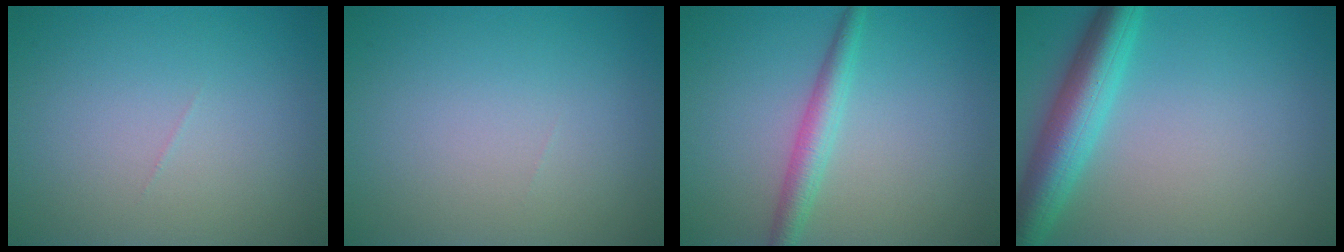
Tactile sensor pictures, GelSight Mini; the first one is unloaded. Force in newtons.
{"total": 0.0}
{"total": 2.7, "press": 2.6, "slide": 0.1}
{"total": 5.9, "press": 5.9, "slide": 0.2}